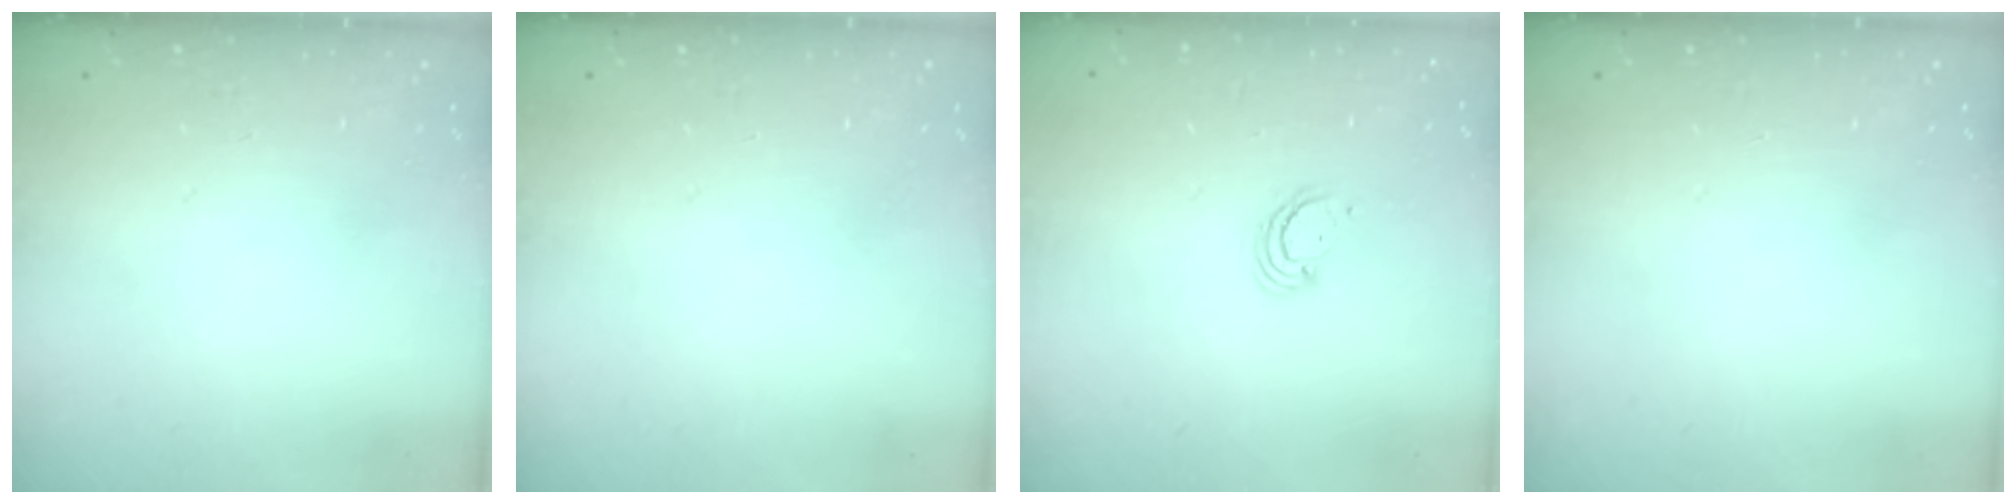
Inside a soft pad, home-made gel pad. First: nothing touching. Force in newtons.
{"total": 0.0}
{"total": 2.7, "press": 2.7, "slide": 0.2}
{"total": 0.0}